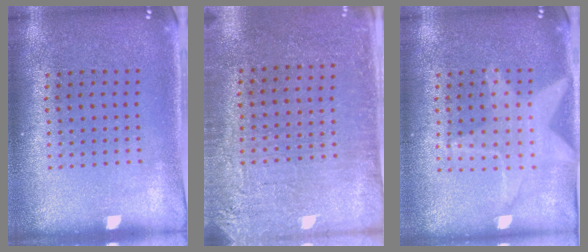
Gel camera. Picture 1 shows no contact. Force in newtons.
{"total": 2.8, "press": 2.7, "slide": 0.7}
{"total": 1.1, "press": 1.1, "slide": 0.1}